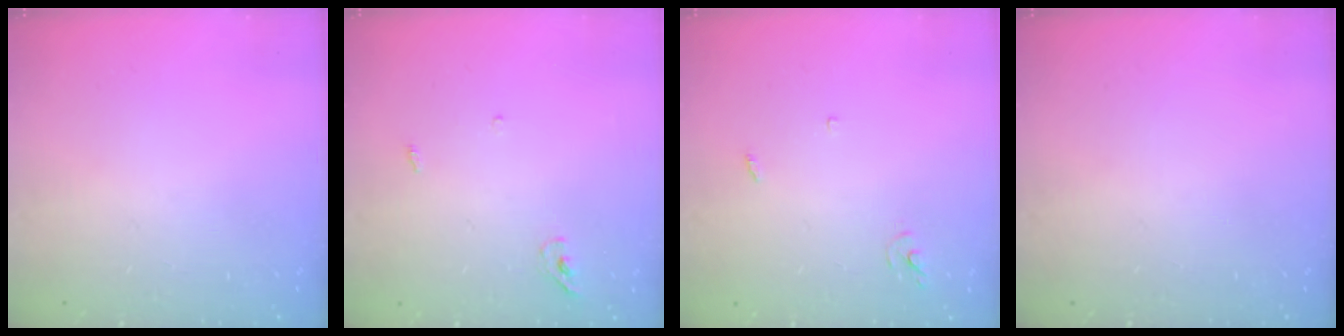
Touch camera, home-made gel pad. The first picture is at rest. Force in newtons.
{"total": 3.7, "press": 3.6, "slide": 1.0}
{"total": 3.0, "press": 3.0, "slide": 0.2}
{"total": 0.0}